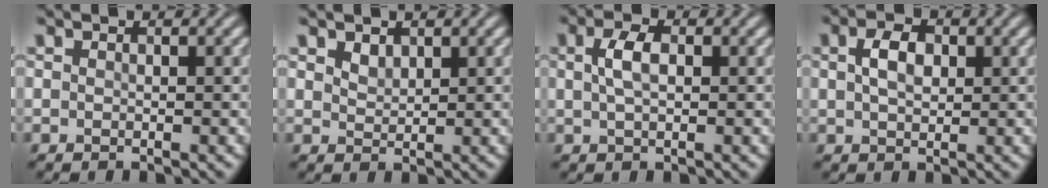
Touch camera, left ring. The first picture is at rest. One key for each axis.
{"total": 1.3, "fx": 1.0, "fy": 0.7, "fz": 0.5, "tx": -0.012, "ty": -0.002, "tz": 0.023}
{"total": 2.6, "fx": 0.5, "fy": 1.4, "fz": 2.2, "tx": -0.048, "ty": 0.004, "tz": 0.007}
{"total": 3.1, "fx": 0.7, "fy": 1.9, "fz": 2.3, "tx": -0.047, "ty": 0.004, "tz": 0.013}